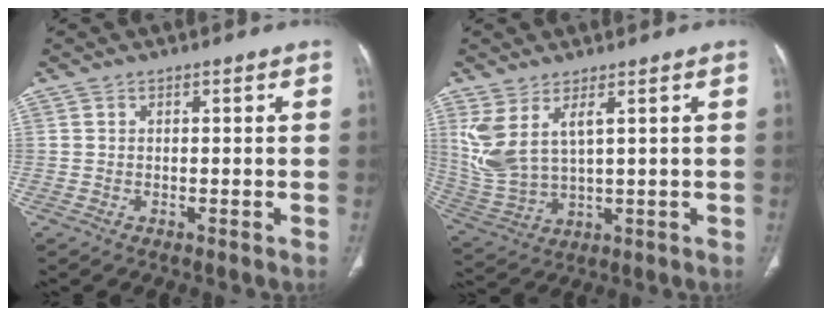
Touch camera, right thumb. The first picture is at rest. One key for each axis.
{"total": 9.8, "fx": 3.8, "fy": 4.0, "fz": 8.1, "tx": -0.187, "ty": -0.021, "tz": 0.096}